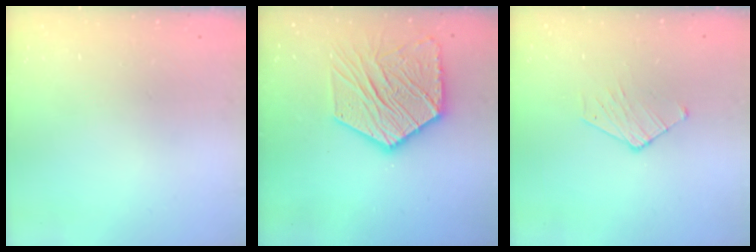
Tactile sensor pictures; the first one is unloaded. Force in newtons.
{"total": 17.4, "press": 17.4, "slide": 1.5}
{"total": 4.1, "press": 4.1, "slide": 0.5}